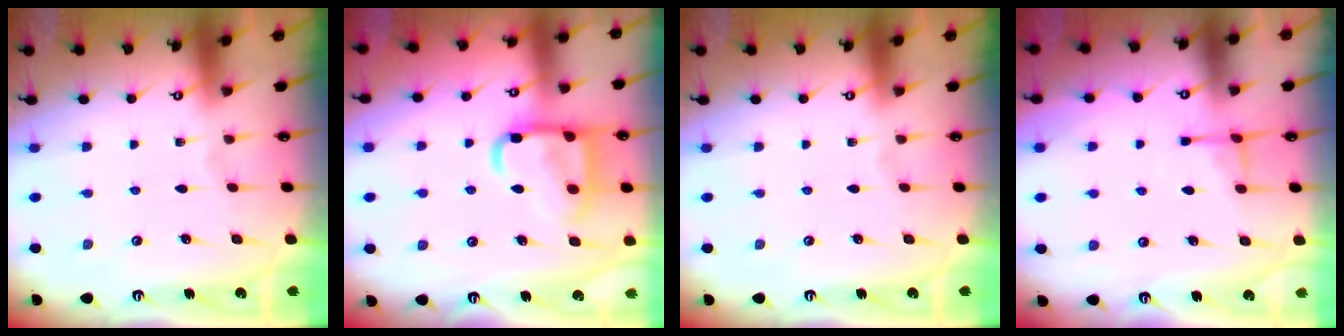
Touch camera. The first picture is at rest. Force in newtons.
{"total": 16.5, "press": 16.4, "slide": 1.5}
{"total": 0.0}
{"total": 4.3, "press": 4.2, "slide": 0.7}